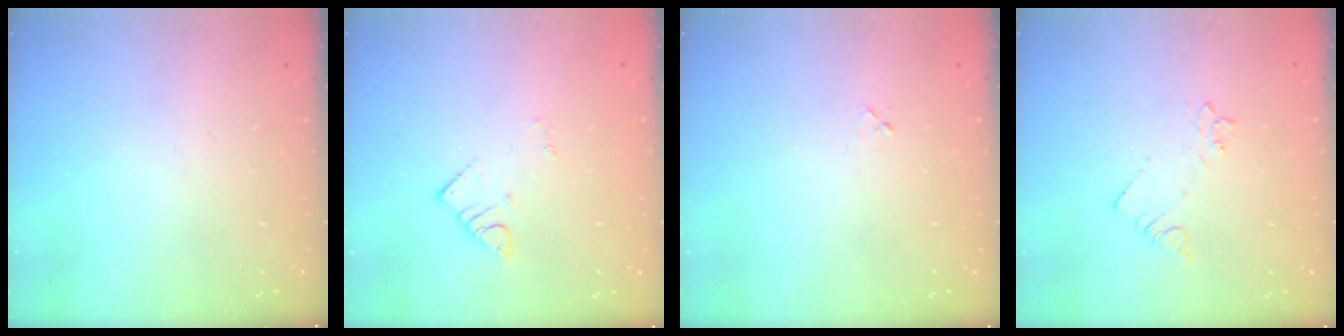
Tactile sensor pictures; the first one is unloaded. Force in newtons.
{"total": 1.9, "press": 1.9, "slide": 0.2}
{"total": 2.2, "press": 2.2, "slide": 0.1}
{"total": 2.5, "press": 2.4, "slide": 0.4}